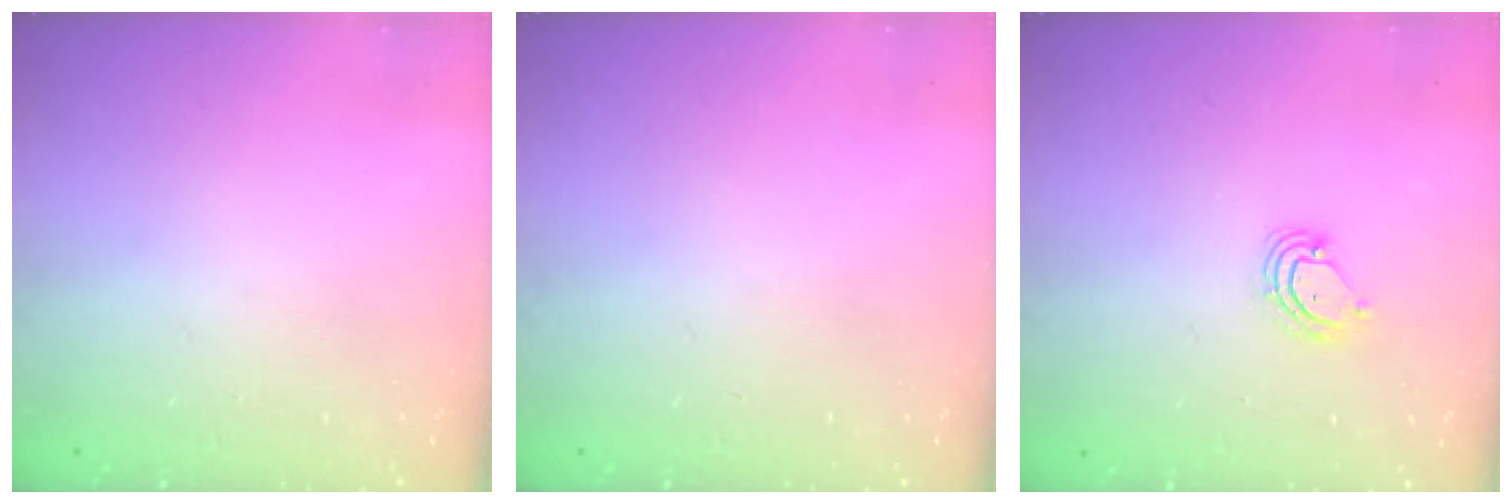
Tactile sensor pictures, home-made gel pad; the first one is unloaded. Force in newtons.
{"total": 0.0}
{"total": 5.5, "press": 5.5, "slide": 0.3}